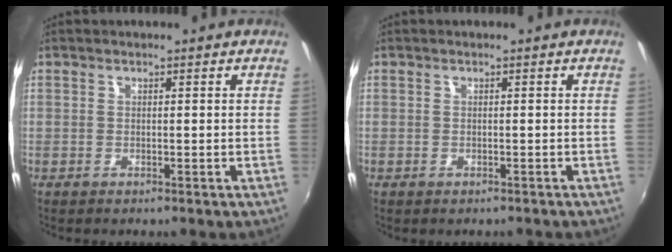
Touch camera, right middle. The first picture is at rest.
{"total": 0.7, "force": [-0.6, 0.3, 0.3], "torque": [-0.009, 0.000, -0.005]}